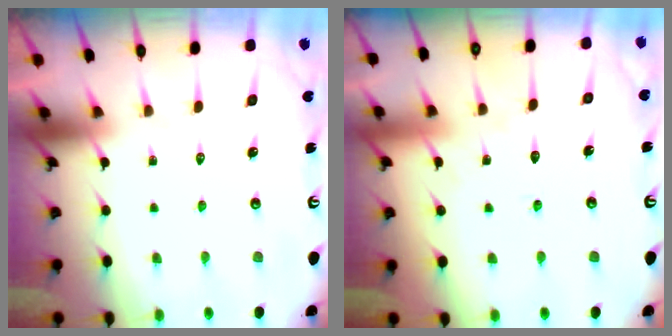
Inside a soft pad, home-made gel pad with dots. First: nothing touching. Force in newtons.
{"total": 7.0, "press": 7.0, "slide": 0.2}